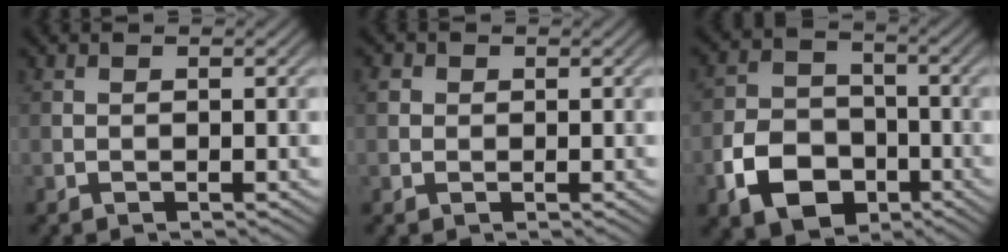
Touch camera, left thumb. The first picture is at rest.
{"total": 1.5, "force": [0.3, 1.4, 0.5], "torque": [-0.013, -0.001, 0.005]}
{"total": 8.8, "force": [-3.9, 6.3, 4.7], "torque": [-0.099, -0.013, -0.083]}